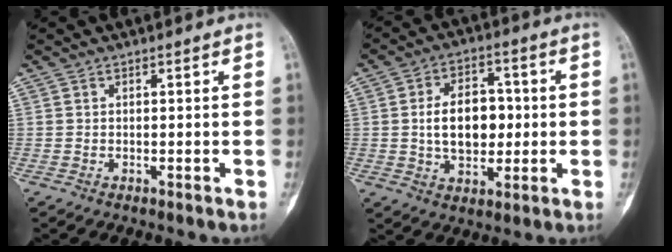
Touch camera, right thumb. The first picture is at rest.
{"total": 11.4, "force": [0.3, 7.5, 8.6], "torque": [-0.109, 0.013, 0.007]}